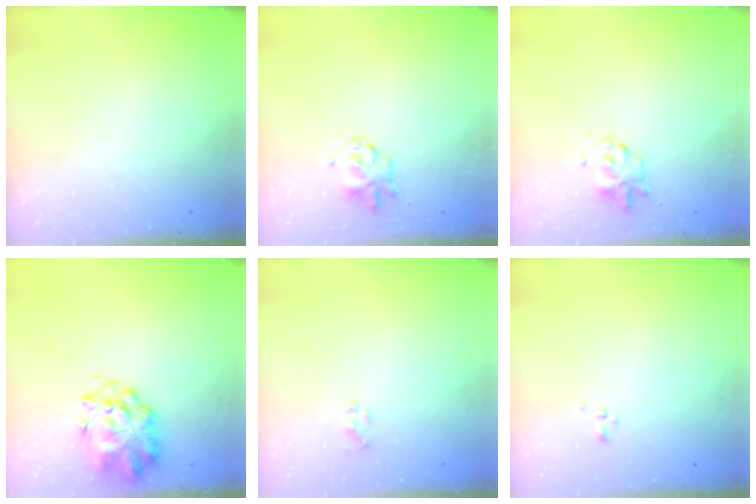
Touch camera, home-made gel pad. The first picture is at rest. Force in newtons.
{"total": 2.9, "press": 2.9, "slide": 0.7}
{"total": 2.9, "press": 2.9, "slide": 0.7}
{"total": 3.1, "press": 2.6, "slide": 1.7}
{"total": 1.3, "press": 1.2, "slide": 0.5}
{"total": 0.6, "press": 0.6, "slide": 0.1}